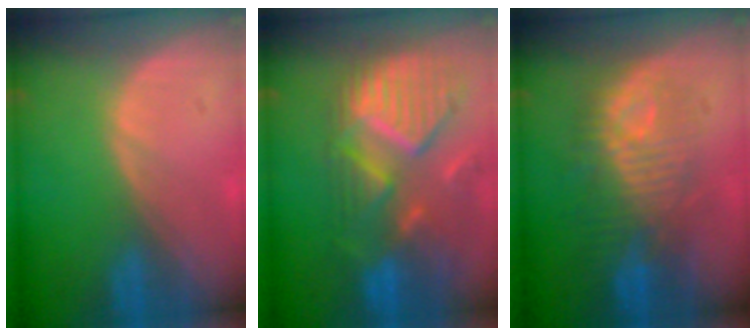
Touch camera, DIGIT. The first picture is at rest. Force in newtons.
{"total": 12.1, "press": 10.5, "slide": 6.0}
{"total": 9.4, "press": 9.4, "slide": 1.2}